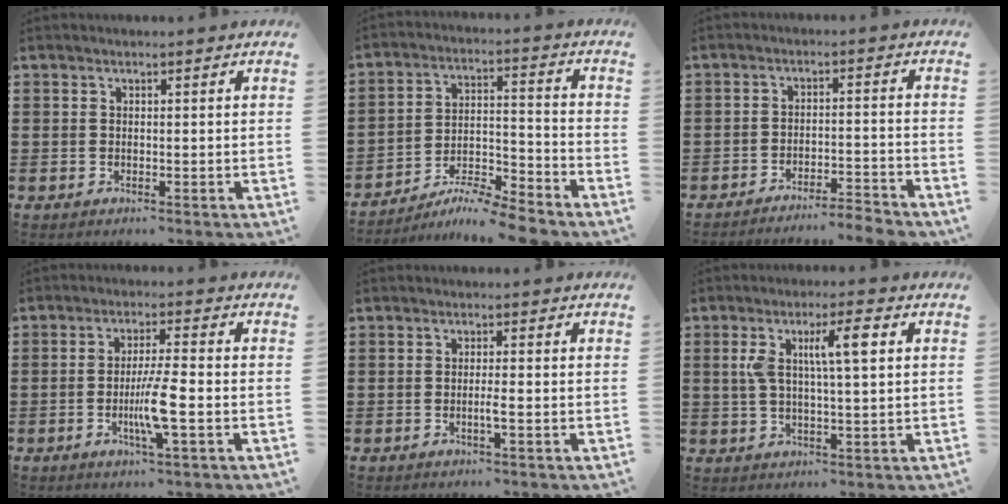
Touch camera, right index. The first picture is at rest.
{"total": 7.2, "force": [-6.8, 0.2, 2.4], "torque": [-0.032, 0.012, -0.130]}
{"total": 3.8, "force": [-3.8, -0.3, 0.6], "torque": [-0.014, -0.003, -0.080]}
{"total": 6.4, "force": [-1.8, 0.2, 6.1], "torque": [-0.115, -0.013, -0.035]}
{"total": 1.9, "force": [-0.6, -0.2, 1.8], "torque": [-0.031, -0.004, -0.013]}
{"total": 7.6, "force": [2.0, 1.6, 7.2], "torque": [-0.150, 0.005, 0.027]}